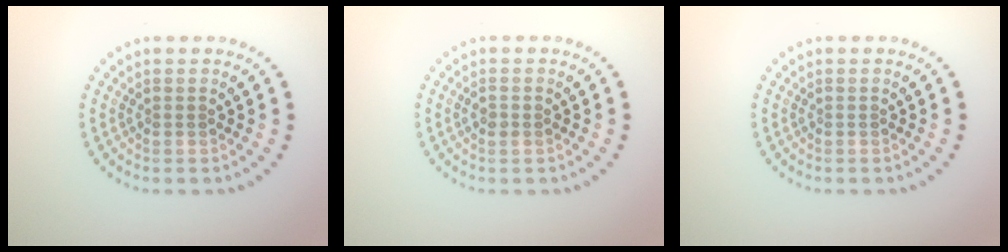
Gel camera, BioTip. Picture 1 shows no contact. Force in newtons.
{"total": 0.9, "press": 0.9, "slide": 0.3}
{"total": 0.0}